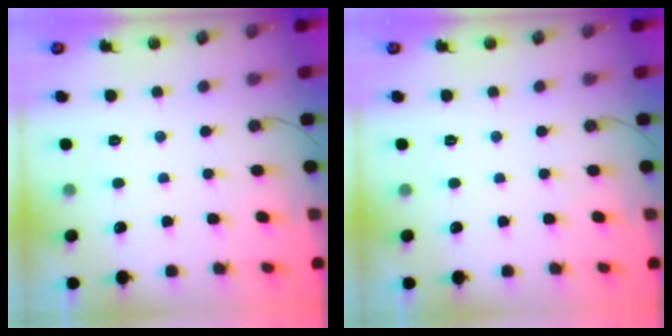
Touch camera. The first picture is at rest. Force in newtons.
{"total": 0.0}